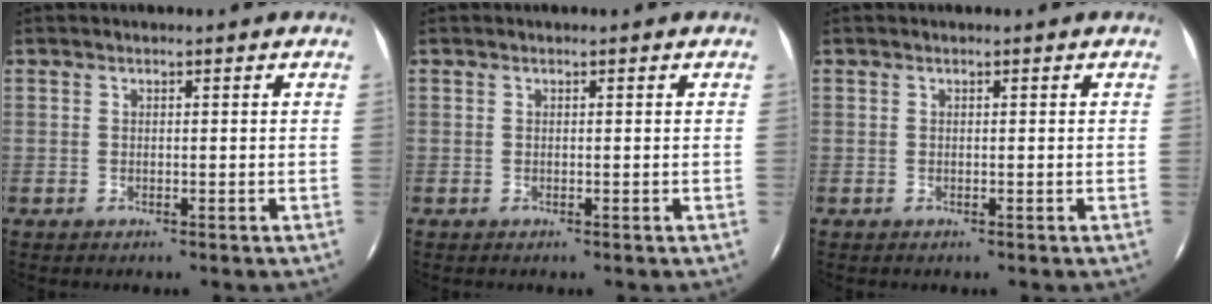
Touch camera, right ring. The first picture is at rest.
{"total": 0.0}
{"total": 0.0}